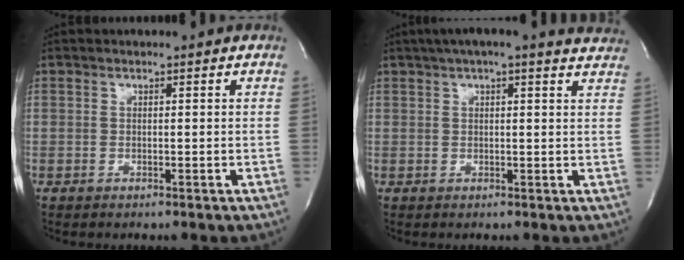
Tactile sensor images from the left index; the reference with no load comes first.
{"total": 13.1, "force": [11.3, 2.1, 6.2], "torque": [-0.090, 0.029, 0.129]}